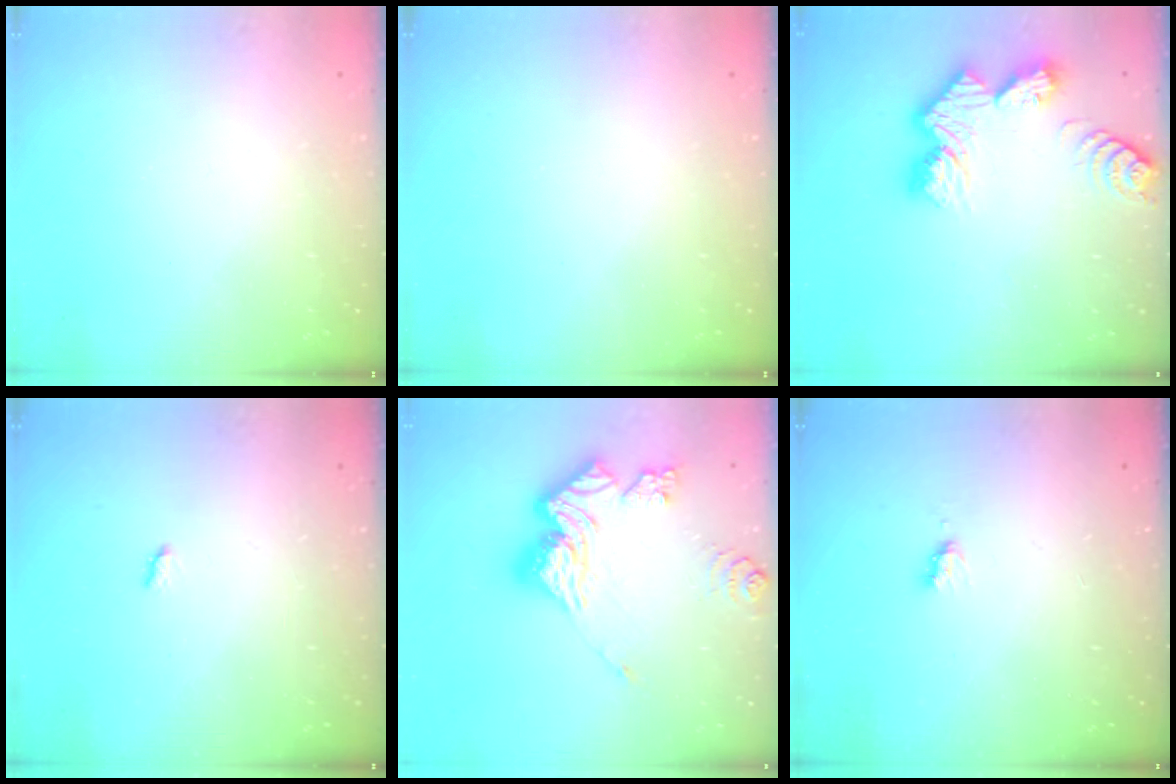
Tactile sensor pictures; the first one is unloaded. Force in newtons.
{"total": 0.0}
{"total": 11.9, "press": 11.8, "slide": 1.0}
{"total": 1.7, "press": 1.6, "slide": 0.3}
{"total": 18.6, "press": 18.5, "slide": 1.8}
{"total": 2.6, "press": 2.6, "slide": 0.4}